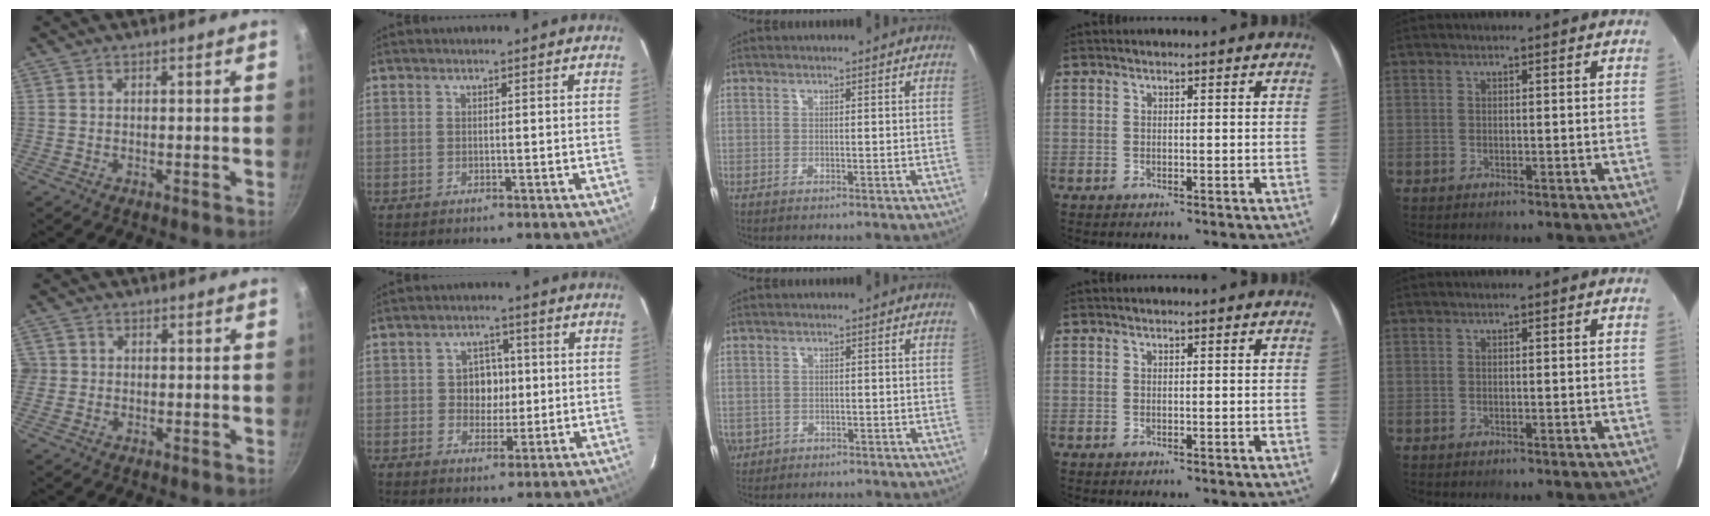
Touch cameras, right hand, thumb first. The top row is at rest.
{"thumb": {"total": 1.9, "force": [-0.2, 1.9, 0.4], "torque": [0.005, 0.006, -0.006]}, "index": {"total": 5.3, "force": [0.1, 4.6, 2.5], "torque": [-0.042, 0.013, 0.005]}, "middle": {"total": 5.1, "force": [-1.6, 4.4, 1.8], "torque": [-0.053, -0.007, -0.019]}}